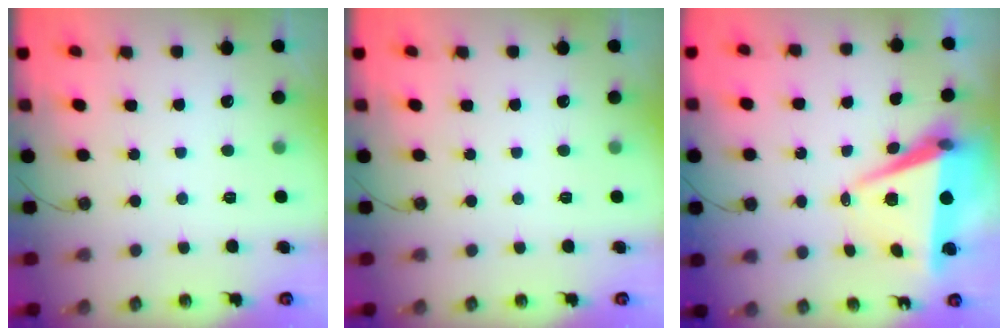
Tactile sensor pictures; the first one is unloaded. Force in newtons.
{"total": 0.0}
{"total": 7.9, "press": 6.8, "slide": 4.1}